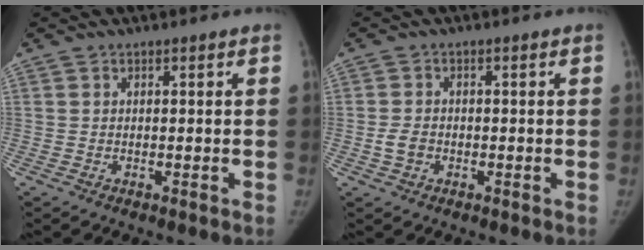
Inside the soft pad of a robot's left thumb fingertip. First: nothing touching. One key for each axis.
{"total": 2.9, "fx": -0.8, "fy": 2.2, "fz": 1.6, "tx": -0.029, "ty": 0.007, "tz": -0.015}